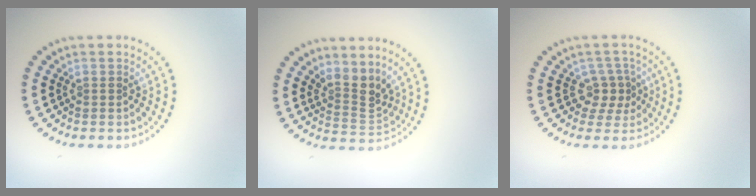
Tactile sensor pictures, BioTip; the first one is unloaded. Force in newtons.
{"total": 2.9, "press": 2.1, "slide": 2.0}
{"total": 2.3, "press": 1.8, "slide": 1.5}